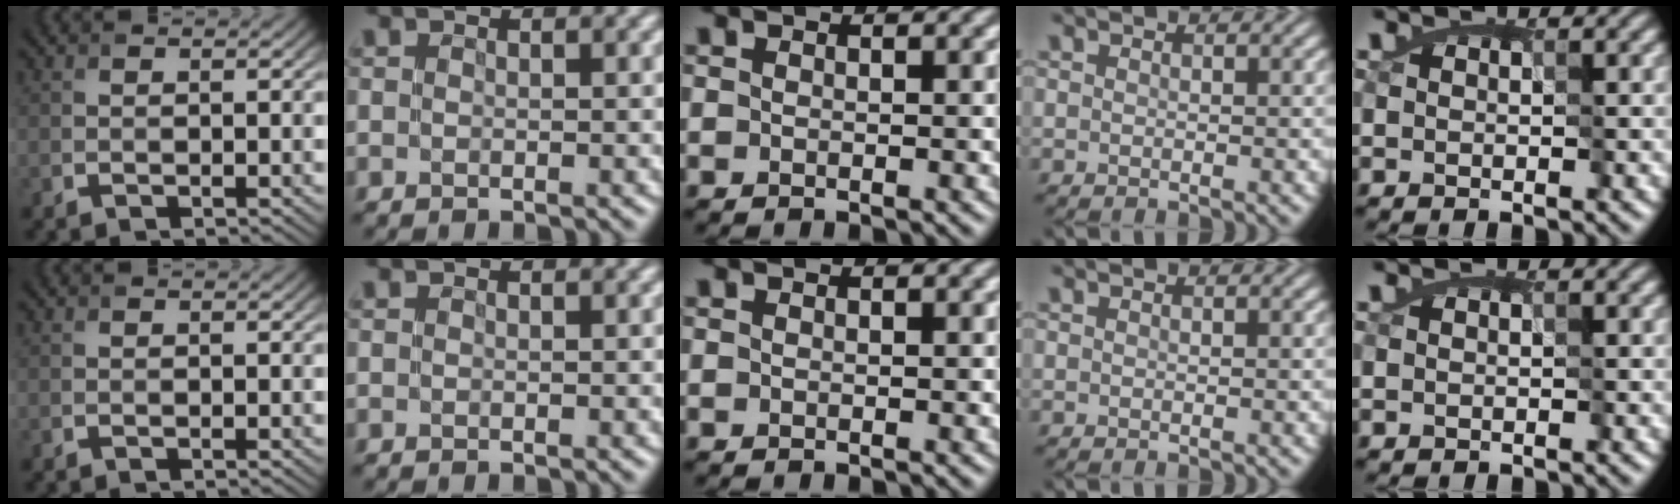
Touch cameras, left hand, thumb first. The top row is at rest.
{}